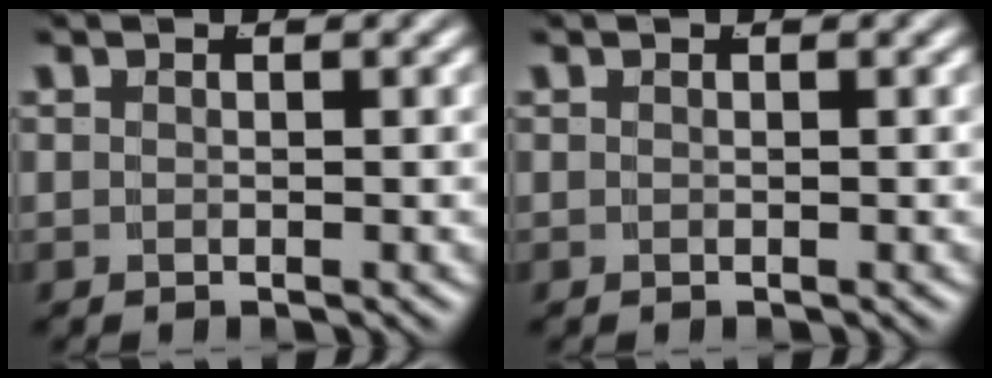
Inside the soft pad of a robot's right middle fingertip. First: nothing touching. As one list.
[{"total": 0.0}]